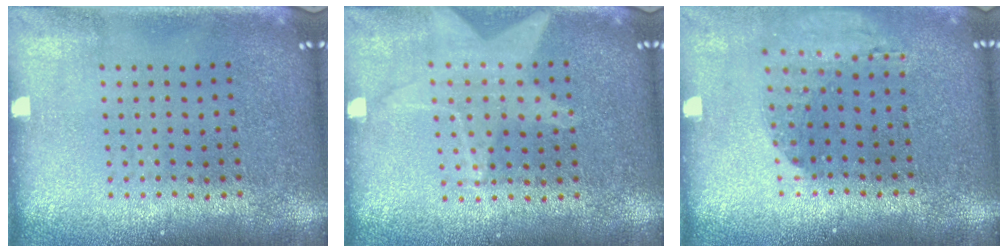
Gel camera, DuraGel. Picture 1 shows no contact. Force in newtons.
{"total": 0.6, "press": 0.5, "slide": 0.2}
{"total": 1.2, "press": 1.2, "slide": 0.2}